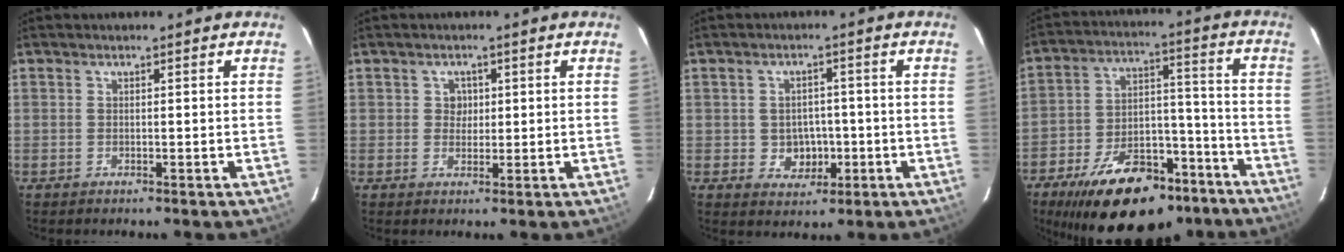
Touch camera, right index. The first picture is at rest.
{"total": 2.3, "force": [0.4, 2.2, 0.3], "torque": [-0.002, 0.009, 0.006]}
{"total": 5.2, "force": [-1.0, 4.6, 2.2], "torque": [-0.048, 0.011, 0.001]}
{"total": 23.3, "force": [-16.6, 11.2, 12.0], "torque": [-0.221, 0.027, -0.232]}